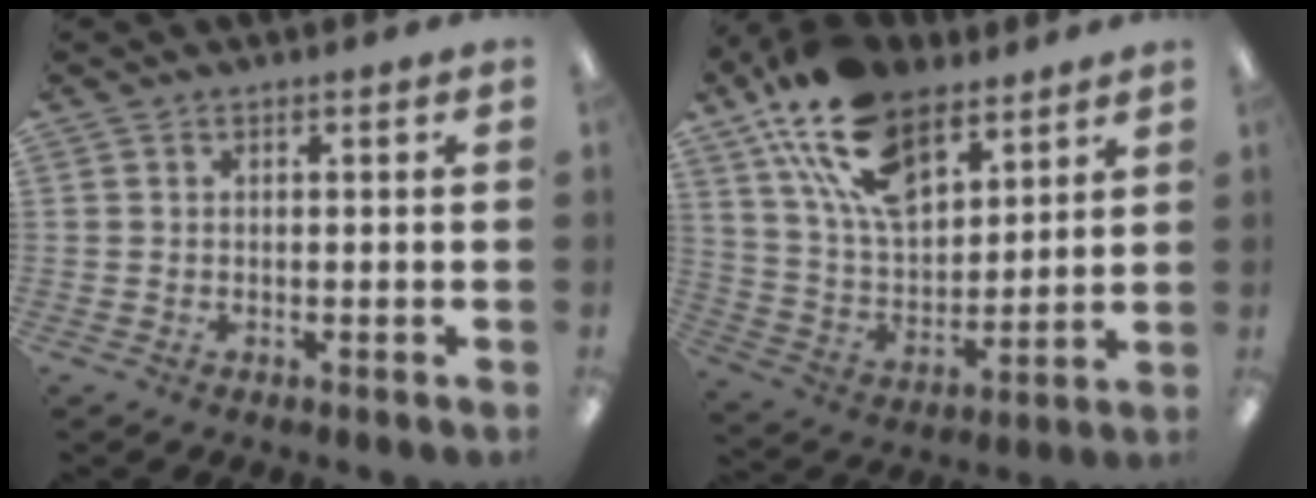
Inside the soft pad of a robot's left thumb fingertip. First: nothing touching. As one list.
[{"total": 19.9, "force": [12.7, 10.2, 11.6], "torque": [-0.235, -0.051, 0.233]}]